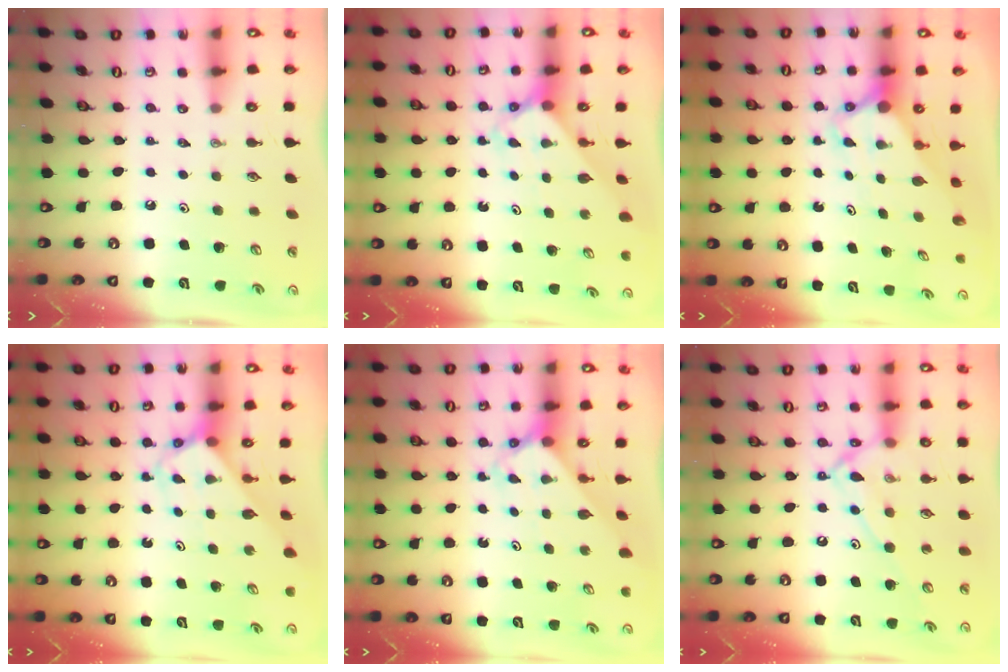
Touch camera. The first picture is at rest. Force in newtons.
{"total": 2.6, "press": 2.6, "slide": 0.2}
{"total": 3.1, "press": 3.1, "slide": 0.2}
{"total": 3.3, "press": 3.3, "slide": 0.1}
{"total": 2.6, "press": 2.6, "slide": 0.2}
{"total": 12.0, "press": 11.9, "slide": 0.8}